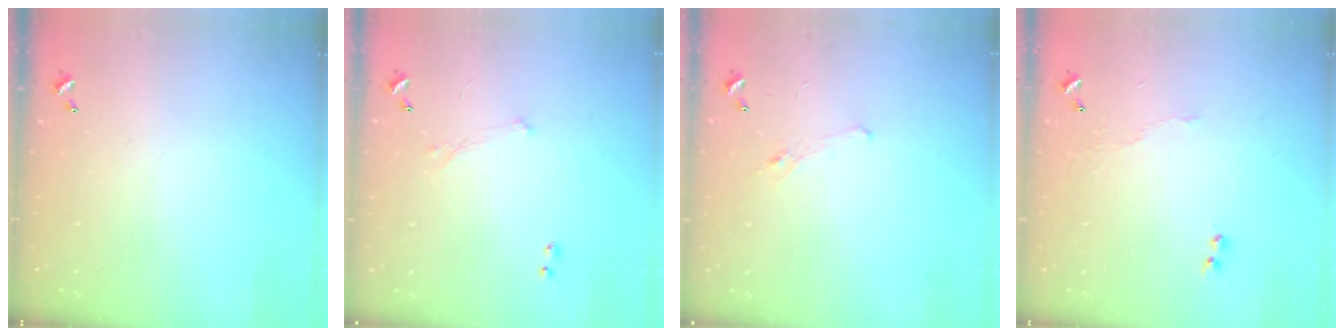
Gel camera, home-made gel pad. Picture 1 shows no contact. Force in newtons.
{"total": 0.7, "press": 0.3, "slide": 0.6}
{"total": 1.2, "press": 0.8, "slide": 0.9}
{"total": 3.5, "press": 3.4, "slide": 0.7}